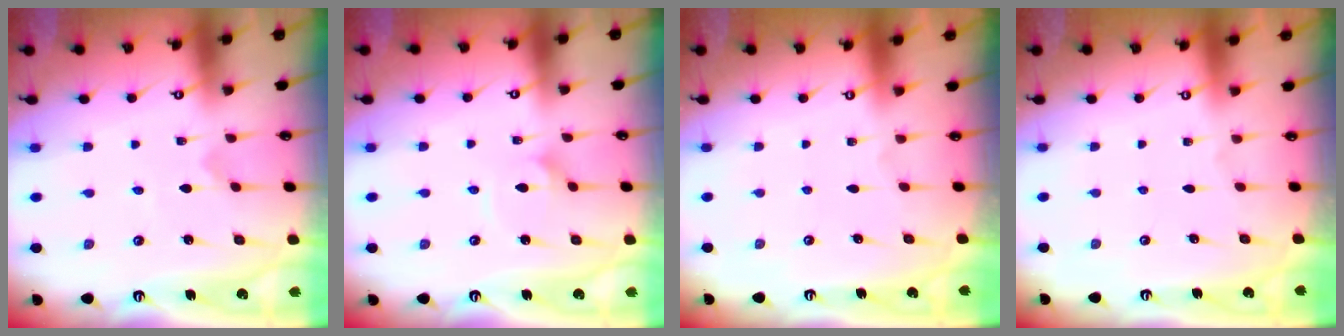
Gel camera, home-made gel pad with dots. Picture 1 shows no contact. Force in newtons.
{"total": 2.0, "press": 2.0, "slide": 0.1}
{"total": 0.0}
{"total": 0.0}